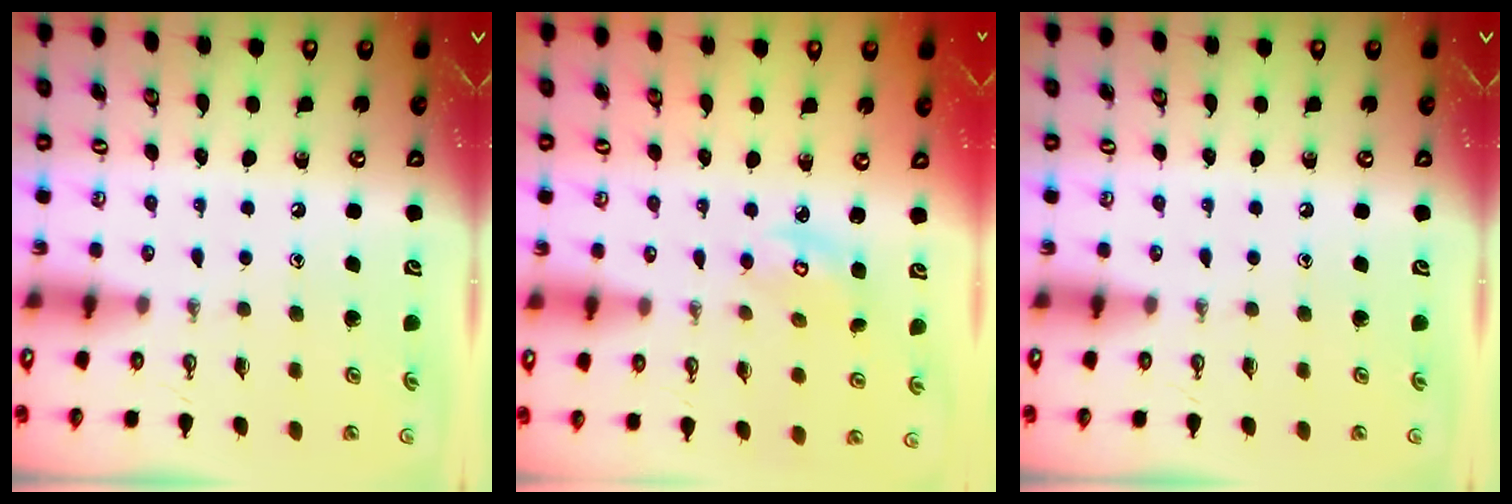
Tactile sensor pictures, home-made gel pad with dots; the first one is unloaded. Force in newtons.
{"total": 3.7, "press": 3.7, "slide": 0.3}
{"total": 0.0}